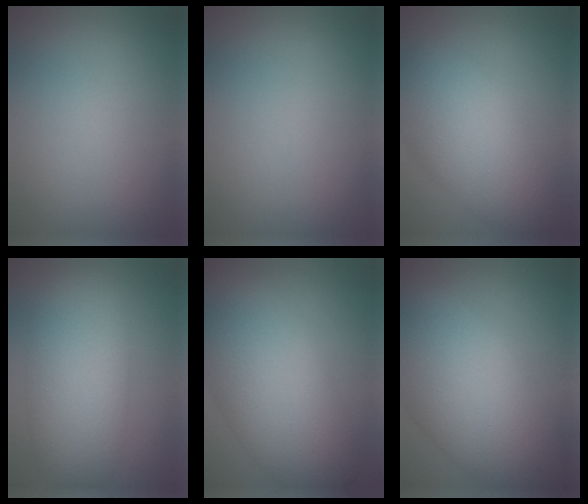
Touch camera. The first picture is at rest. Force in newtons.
{"total": 0.0}
{"total": 7.9, "press": 7.9, "slide": 0.3}
{"total": 7.7, "press": 7.7, "slide": 0.6}
{"total": 11.2, "press": 11.2, "slide": 0.5}
{"total": 12.9, "press": 12.9, "slide": 0.5}